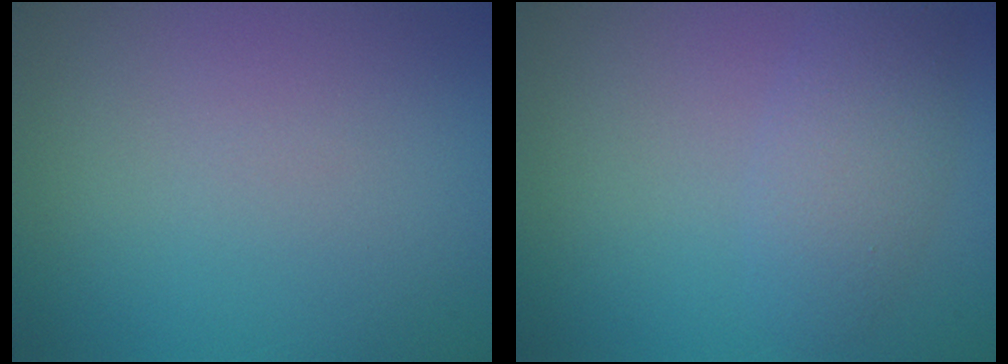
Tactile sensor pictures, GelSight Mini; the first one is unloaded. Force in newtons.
{"total": 2.9, "press": 2.9, "slide": 0.0}